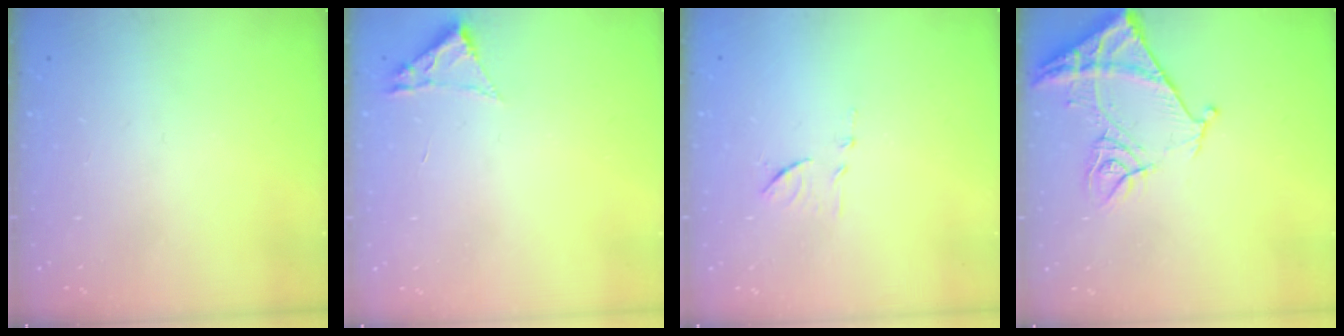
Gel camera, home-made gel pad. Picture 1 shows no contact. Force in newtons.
{"total": 1.8, "press": 1.8, "slide": 0.2}
{"total": 8.2, "press": 8.2, "slide": 0.2}
{"total": 11.7, "press": 11.6, "slide": 1.2}